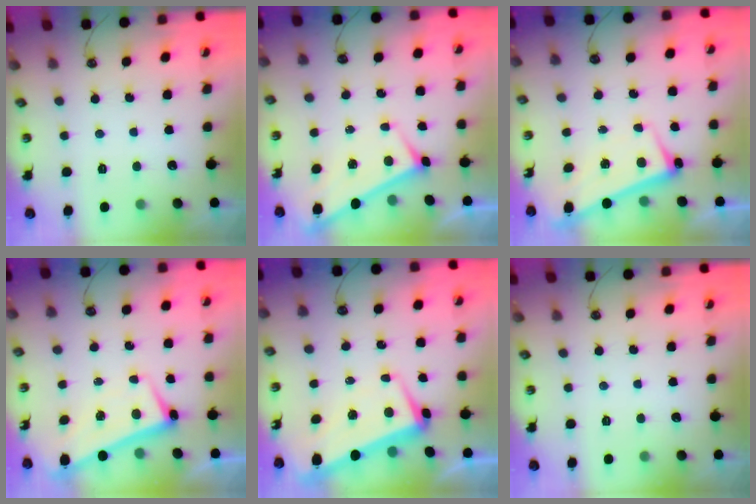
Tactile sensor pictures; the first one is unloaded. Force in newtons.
{"total": 3.0, "press": 3.0, "slide": 0.2}
{"total": 2.6, "press": 2.4, "slide": 0.9}
{"total": 2.5, "press": 2.4, "slide": 0.7}
{"total": 2.1, "press": 0.4, "slide": 2.1}
{"total": 0.0}